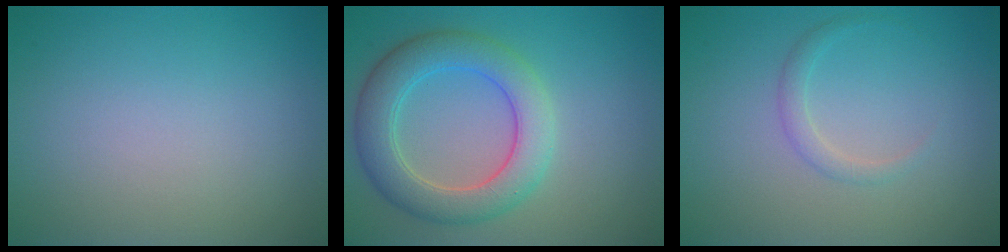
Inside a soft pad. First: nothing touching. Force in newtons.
{"total": 5.7, "press": 5.7, "slide": 0.2}
{"total": 1.2, "press": 1.2, "slide": 0.1}